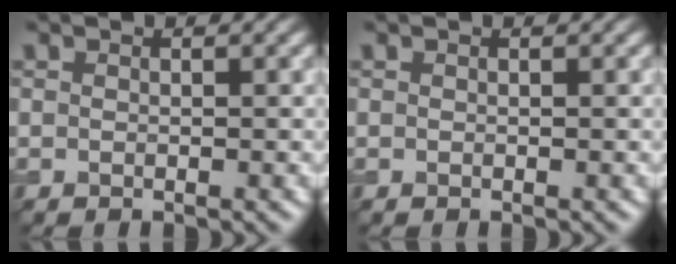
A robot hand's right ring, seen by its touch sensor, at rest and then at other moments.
{"total": 0.0}